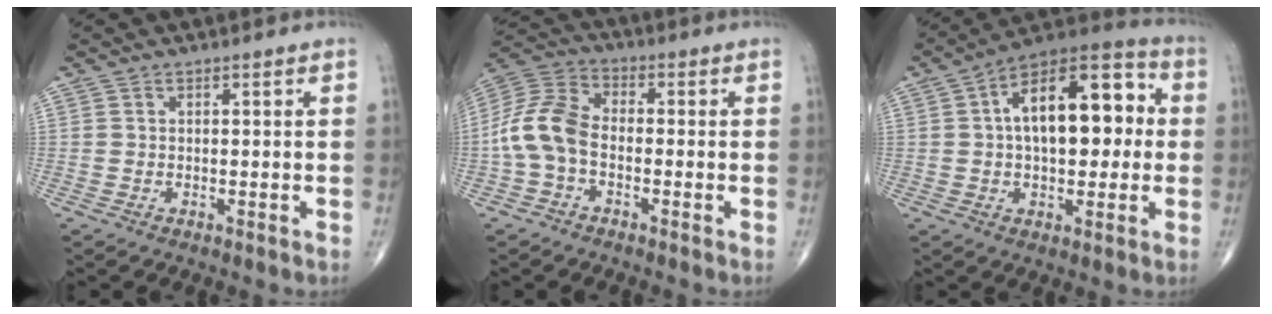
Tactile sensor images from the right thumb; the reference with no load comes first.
{"total": 9.9, "force": [-2.0, 6.2, 7.4], "torque": [-0.151, 0.030, -0.054]}
{"total": 18.7, "force": [2.1, 9.8, 15.8], "torque": [-0.215, 0.036, 0.024]}